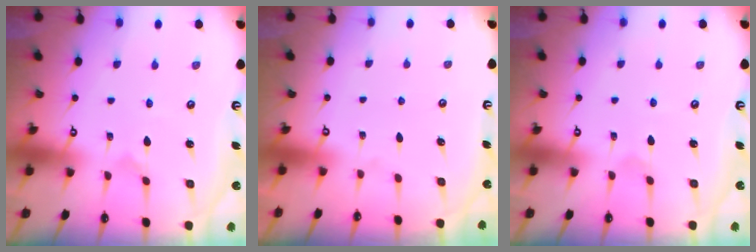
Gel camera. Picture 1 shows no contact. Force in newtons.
{"total": 0.0}
{"total": 1.8, "press": 1.8, "slide": 0.1}